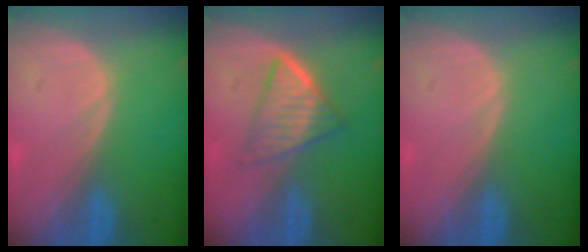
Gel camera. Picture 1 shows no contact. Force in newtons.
{"total": 6.6, "press": 5.6, "slide": 3.4}
{"total": 0.0}